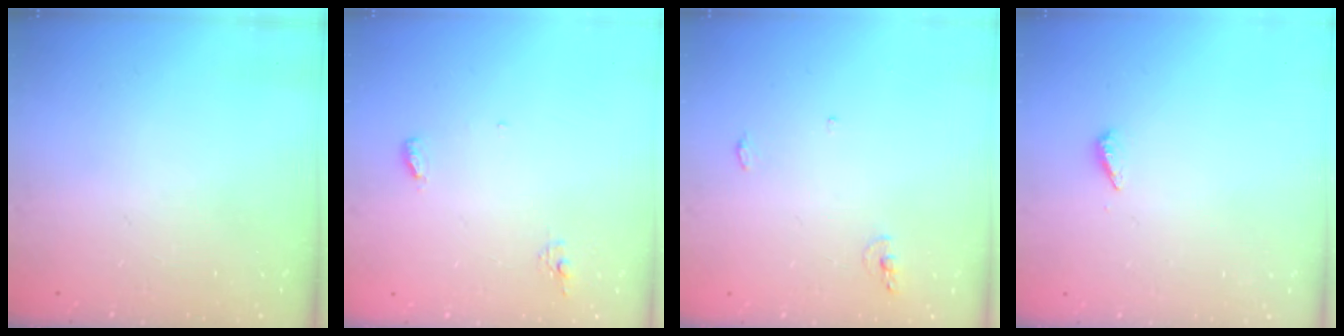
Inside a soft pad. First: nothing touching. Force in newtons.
{"total": 4.8, "press": 4.8, "slide": 0.3}
{"total": 5.0, "press": 4.8, "slide": 1.5}
{"total": 2.9, "press": 2.9, "slide": 0.3}